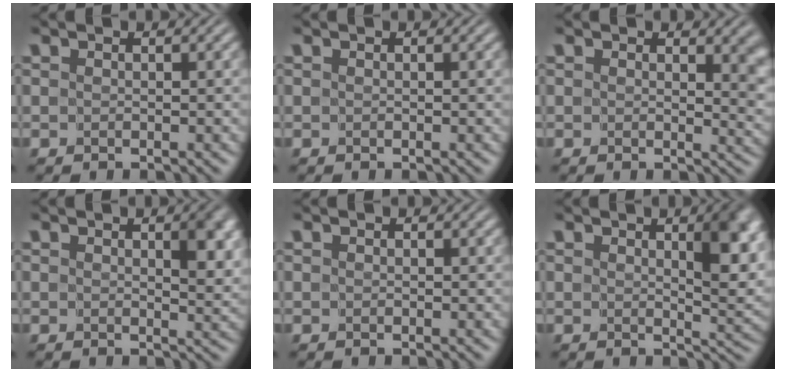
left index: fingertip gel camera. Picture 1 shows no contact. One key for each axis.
{"total": 0.0}
{"total": 3.7, "fx": 1.1, "fy": 2.2, "fz": 2.8, "tx": -0.020, "ty": -0.009, "tz": 0.017}
{"total": 3.0, "fx": 0.9, "fy": 1.4, "fz": 2.5, "tx": -0.031, "ty": -0.006, "tz": 0.017}
{"total": 0.0}
{"total": 4.6, "fx": 1.8, "fy": 1.5, "fz": 4.0, "tx": -0.048, "ty": -0.008, "tz": 0.031}